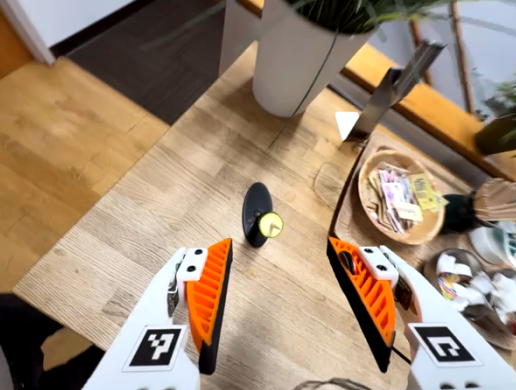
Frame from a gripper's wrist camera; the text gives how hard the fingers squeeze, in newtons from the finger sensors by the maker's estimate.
{"total": 0.0}